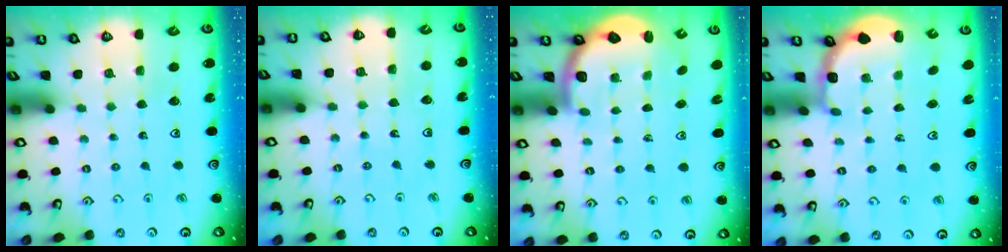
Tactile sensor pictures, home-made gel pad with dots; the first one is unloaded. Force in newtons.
{"total": 3.8, "press": 3.6, "slide": 1.3}
{"total": 2.8, "press": 2.2, "slide": 1.8}
{"total": 3.0, "press": 2.6, "slide": 1.5}